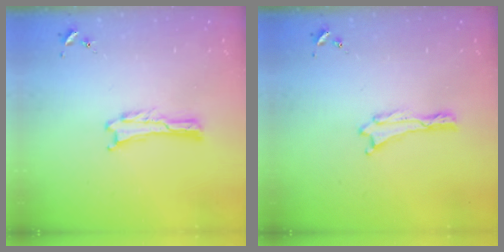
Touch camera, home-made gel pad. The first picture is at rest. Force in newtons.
{"total": 0.0}